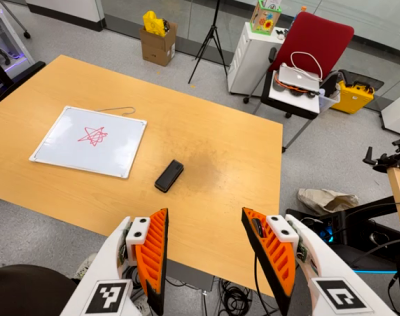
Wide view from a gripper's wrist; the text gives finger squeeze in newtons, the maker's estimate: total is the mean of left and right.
{"total": 0.0}